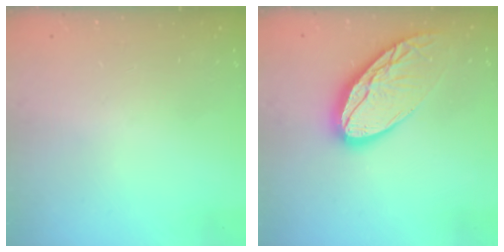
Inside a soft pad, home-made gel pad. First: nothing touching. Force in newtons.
{"total": 17.0, "press": 16.9, "slide": 1.4}